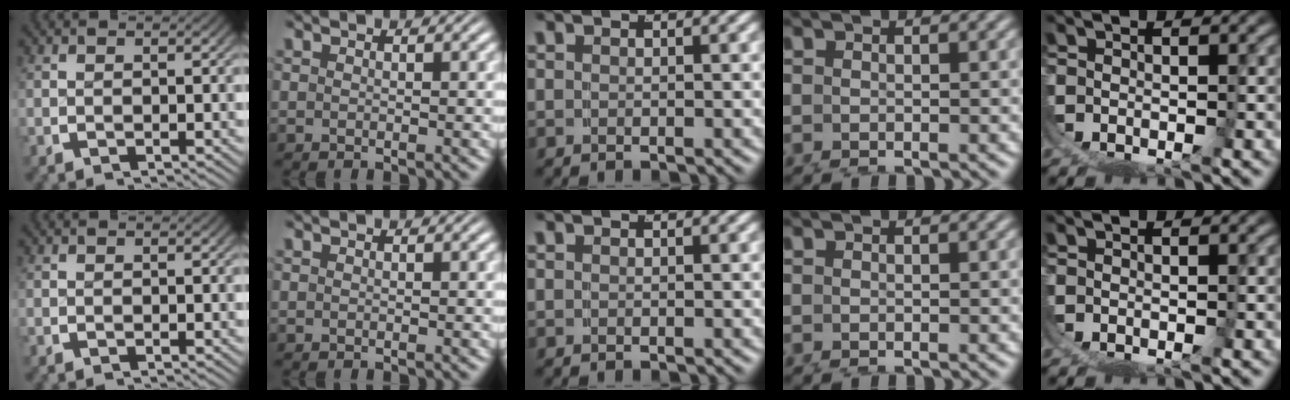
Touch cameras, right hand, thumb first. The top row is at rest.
{}